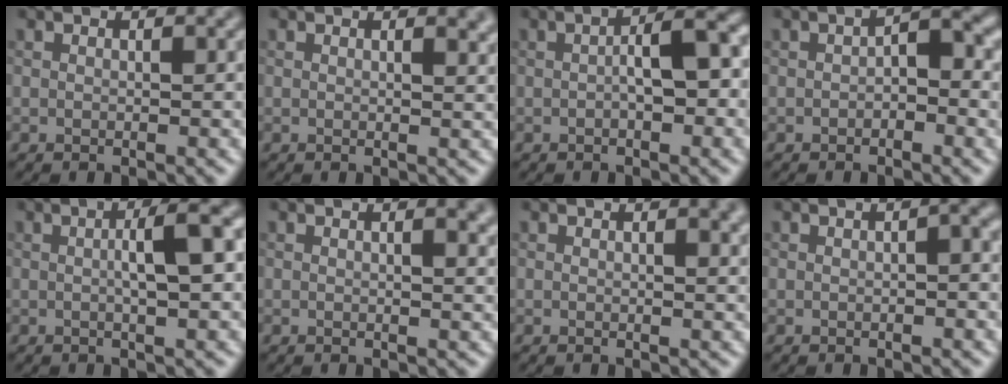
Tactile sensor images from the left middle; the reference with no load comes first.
{"total": 2.1, "force": [1.2, 0.8, 1.5], "torque": [-0.009, 0.002, 0.014]}
{"total": 4.9, "force": [-0.3, 1.5, 4.6], "torque": [-0.073, 0.012, -0.010]}
{"total": 2.2, "force": [-0.4, 1.0, 1.9], "torque": [-0.027, 0.007, -0.011]}
{"total": 4.9, "force": [0.6, 0.9, 4.8], "torque": [-0.072, 0.012, 0.007]}
{"total": 2.3, "force": [0.9, 0.9, 2.0], "torque": [-0.014, 0.003, 0.011]}
{"total": 1.9, "force": [0.8, 0.7, 1.6], "torque": [-0.012, 0.003, 0.010]}
{"total": 2.6, "force": [0.3, 0.7, 2.5], "torque": [-0.030, 0.009, 0.003]}